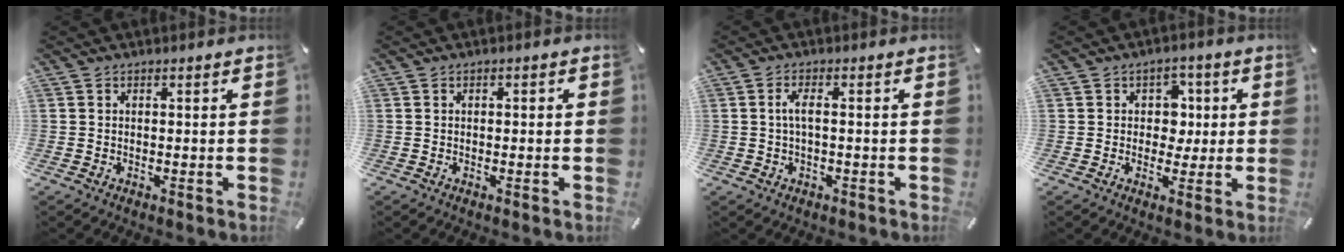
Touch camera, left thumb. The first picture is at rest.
{"total": 0.7, "force": [-0.1, 0.4, 0.5], "torque": [-0.009, 0.001, -0.003]}
{"total": 3.8, "force": [0.2, 1.8, 3.4], "torque": [-0.072, 0.005, -0.001]}
{"total": 6.3, "force": [0.6, 5.7, 2.7], "torque": [-0.036, 0.004, 0.006]}